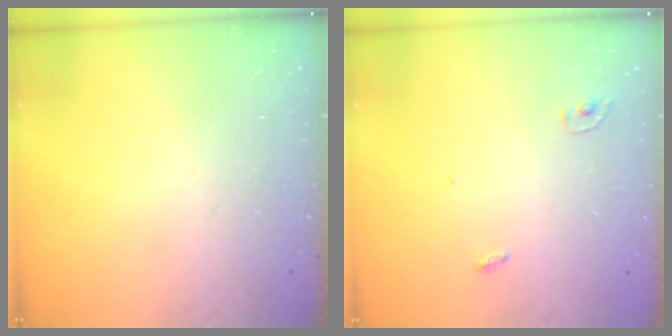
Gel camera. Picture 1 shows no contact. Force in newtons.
{"total": 2.8, "press": 2.8, "slide": 0.1}